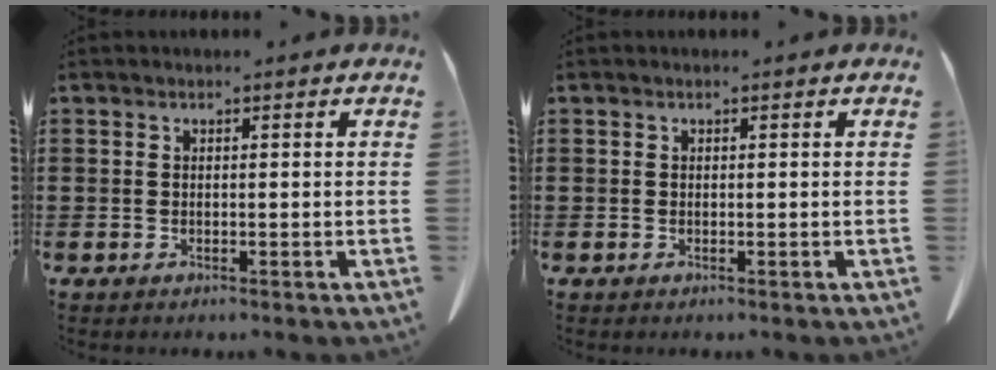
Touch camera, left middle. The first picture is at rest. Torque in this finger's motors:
{"motor_torque": [0.00, 0.00, 0.00, 0.00]}